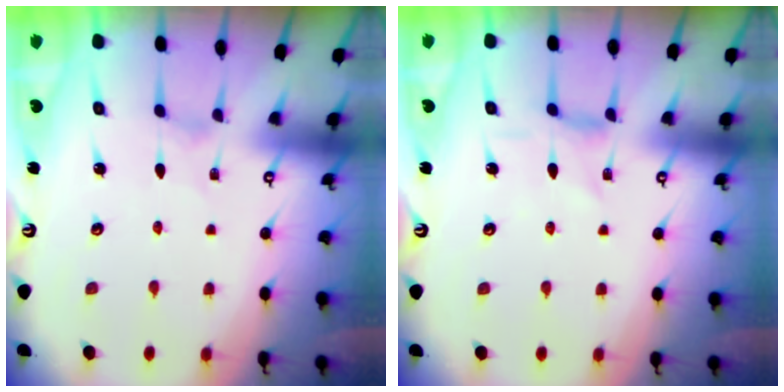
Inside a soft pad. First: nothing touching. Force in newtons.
{"total": 1.0, "press": 0.9, "slide": 0.3}